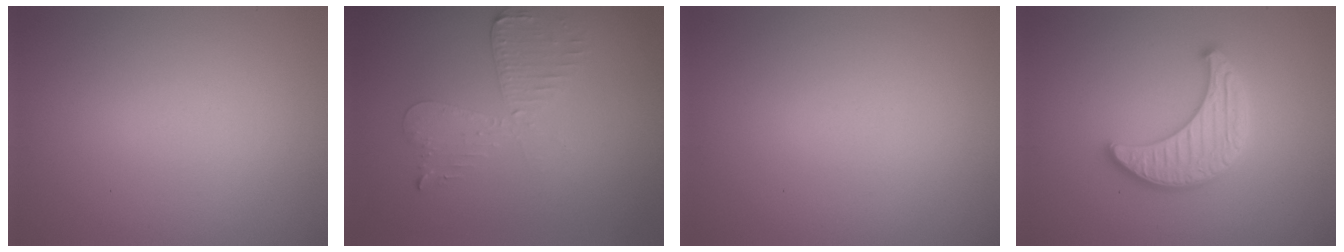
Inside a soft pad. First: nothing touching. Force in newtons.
{"total": 2.7, "press": 2.4, "slide": 1.1}
{"total": 0.0}
{"total": 3.8, "press": 3.6, "slide": 1.0}